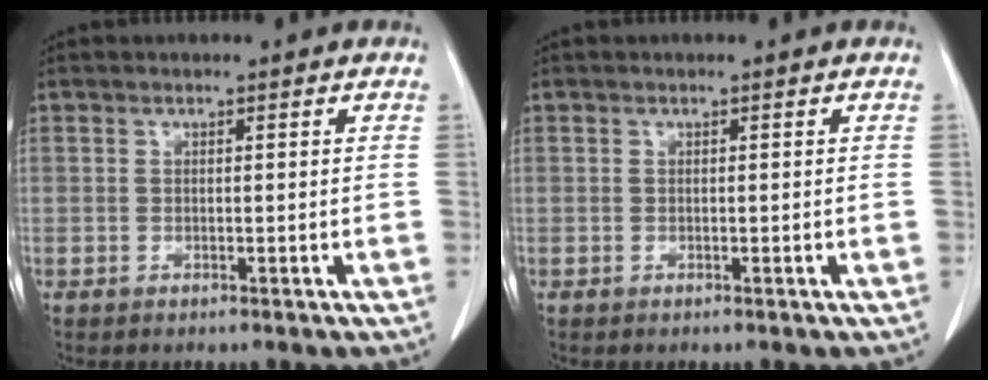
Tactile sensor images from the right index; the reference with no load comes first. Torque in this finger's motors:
{"motor_torque": [0.01, 0.00, 0.00, 0.00]}